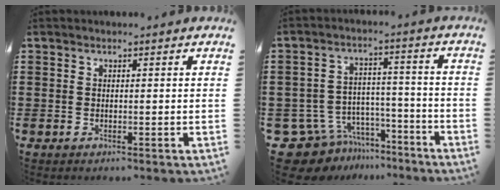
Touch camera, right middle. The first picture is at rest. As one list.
[{"total": 9.0, "force": [-7.9, 4.2, 1.2], "torque": [-0.047, 0.025, -0.155]}]